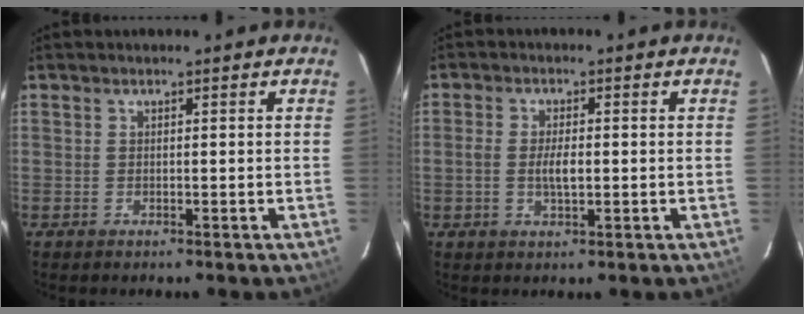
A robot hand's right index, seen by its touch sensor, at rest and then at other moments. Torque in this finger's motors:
{"motor_torque": [0.10, 0.00, 0.32, 0.10]}